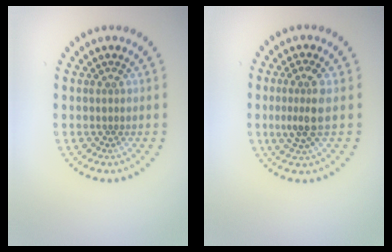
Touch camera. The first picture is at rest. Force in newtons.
{"total": 2.9, "press": 2.6, "slide": 1.3}